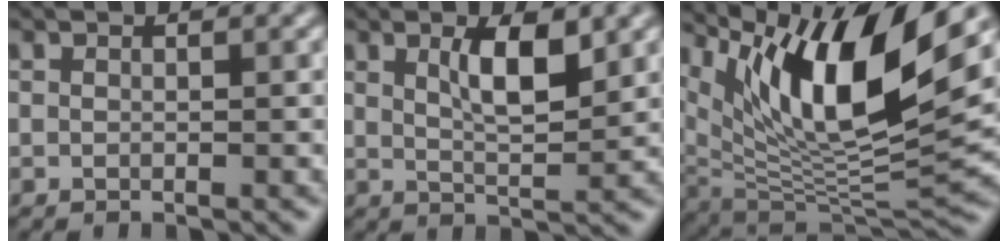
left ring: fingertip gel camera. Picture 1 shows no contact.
{"total": 4.1, "force": [1.7, 1.1, 3.5], "torque": [-0.063, -0.001, 0.030]}
{"total": 12.5, "force": [6.6, 3.6, 9.9], "torque": [-0.171, -0.003, 0.126]}